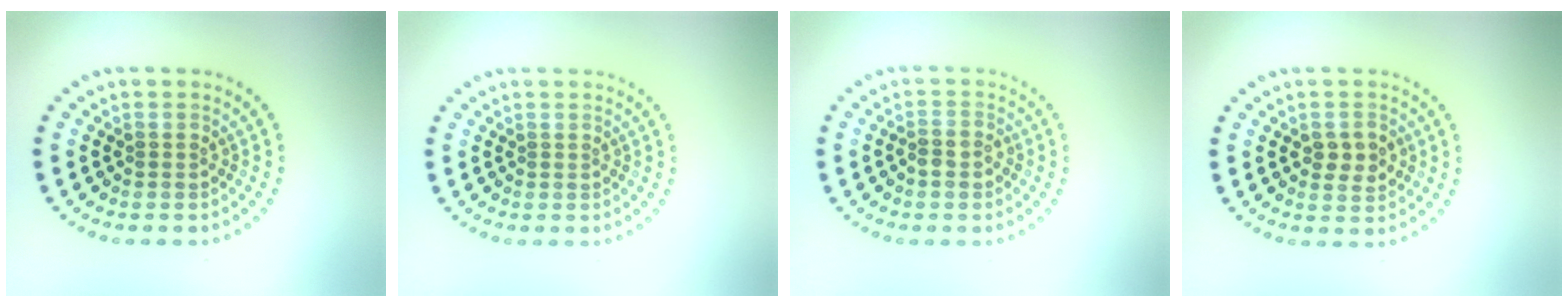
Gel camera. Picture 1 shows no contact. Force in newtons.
{"total": 0.0}
{"total": 1.2, "press": 0.9, "slide": 0.7}
{"total": 2.4, "press": 2.4, "slide": 0.0}